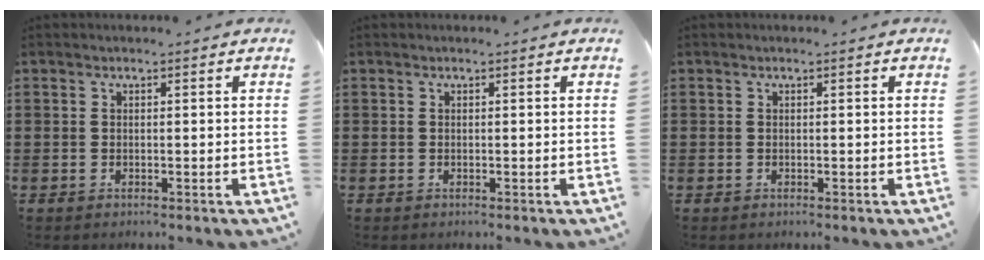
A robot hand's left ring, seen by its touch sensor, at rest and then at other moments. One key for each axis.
{"total": 0.0}
{"total": 0.0}